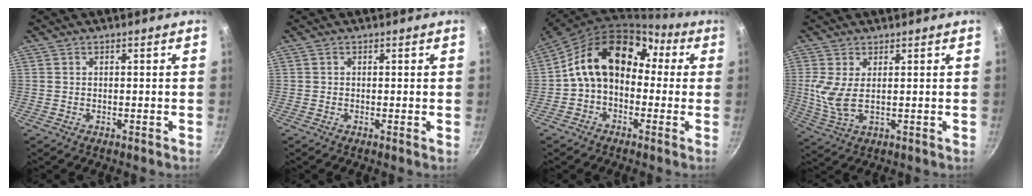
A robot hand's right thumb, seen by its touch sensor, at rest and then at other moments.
{"total": 0.0}
{"total": 15.8, "force": [1.4, 11.7, 10.6], "torque": [-0.147, 0.057, 0.003]}
{"total": 6.1, "force": [1.1, 2.7, 5.4], "torque": [-0.120, -0.007, 0.029]}